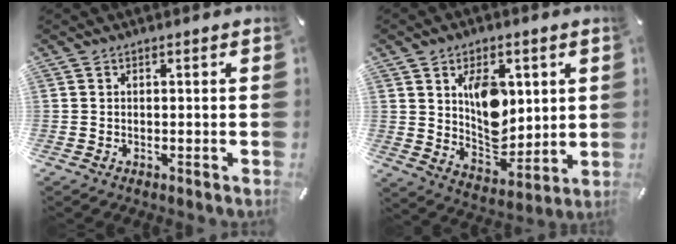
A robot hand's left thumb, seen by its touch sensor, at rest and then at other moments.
{"total": 11.7, "force": [3.6, 8.3, 7.5], "torque": [-0.116, -0.014, 0.070]}